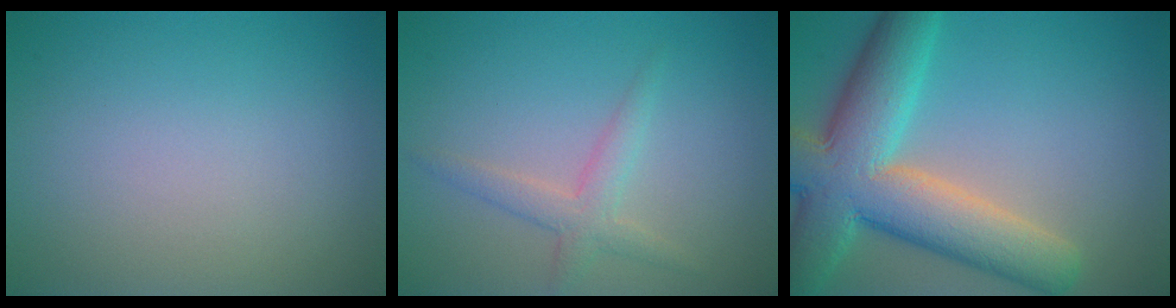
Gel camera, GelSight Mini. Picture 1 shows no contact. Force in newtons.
{"total": 2.4, "press": 2.4, "slide": 0.1}
{"total": 10.8, "press": 10.8, "slide": 0.9}